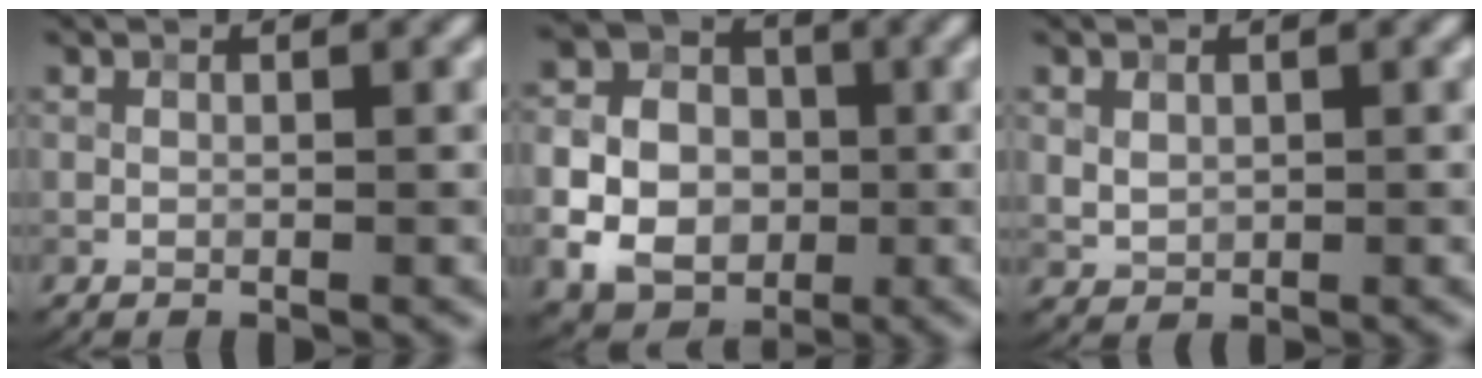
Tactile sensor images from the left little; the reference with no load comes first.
{"total": 7.8, "force": [-1.8, 6.2, 4.4], "torque": [-0.082, 0.002, -0.046]}
{"total": 1.4, "force": [0.4, 1.2, 0.7], "torque": [-0.017, 0.000, 0.013]}